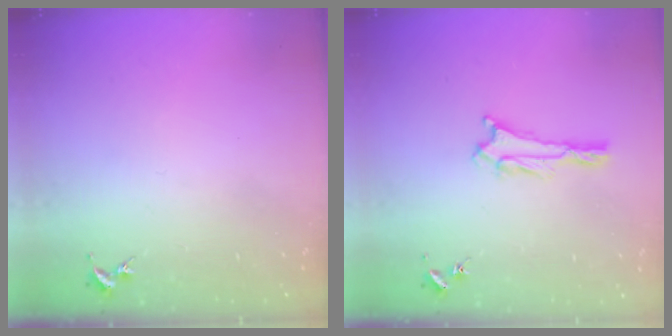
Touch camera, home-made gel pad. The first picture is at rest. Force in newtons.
{"total": 0.7, "press": 0.7, "slide": 0.1}